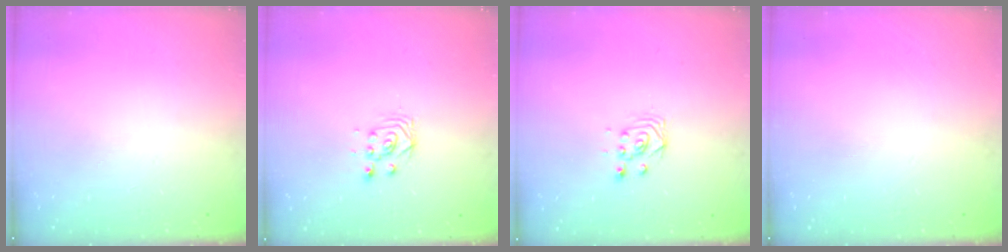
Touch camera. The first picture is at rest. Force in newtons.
{"total": 3.0, "press": 3.0, "slide": 0.2}
{"total": 2.9, "press": 2.9, "slide": 0.1}
{"total": 0.0}